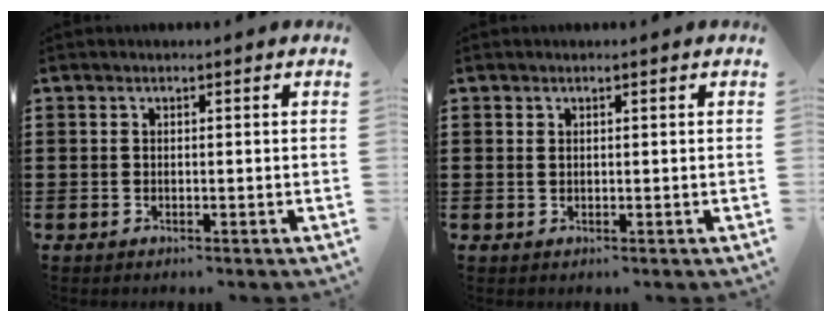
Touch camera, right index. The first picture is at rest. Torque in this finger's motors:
{"motor_torque": [-0.47, 0.17, 0.01, 0.01]}